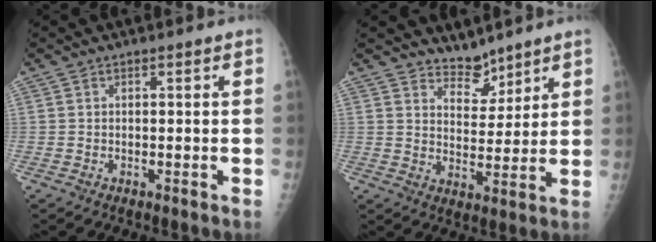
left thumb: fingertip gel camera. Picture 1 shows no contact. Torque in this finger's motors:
{"motor_torque": [-0.20, -0.17, -0.09, -0.14, -0.02]}